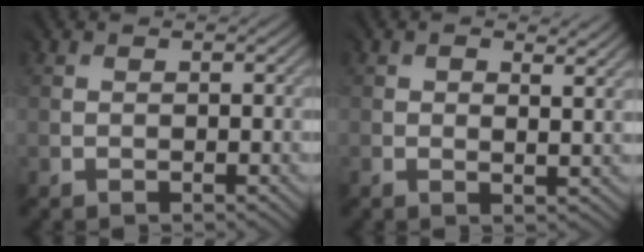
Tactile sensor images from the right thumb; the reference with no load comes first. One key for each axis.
{"total": 3.1, "fx": 1.7, "fy": 1.1, "fz": 2.3, "tx": -0.044, "ty": -0.006, "tz": 0.028}